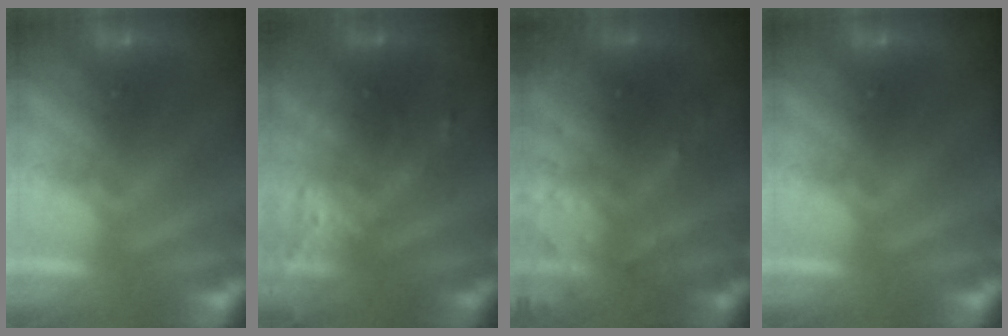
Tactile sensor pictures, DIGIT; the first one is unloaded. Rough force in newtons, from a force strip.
{"total": 7.4}
{"total": 7.9}
{"total": 0.0}